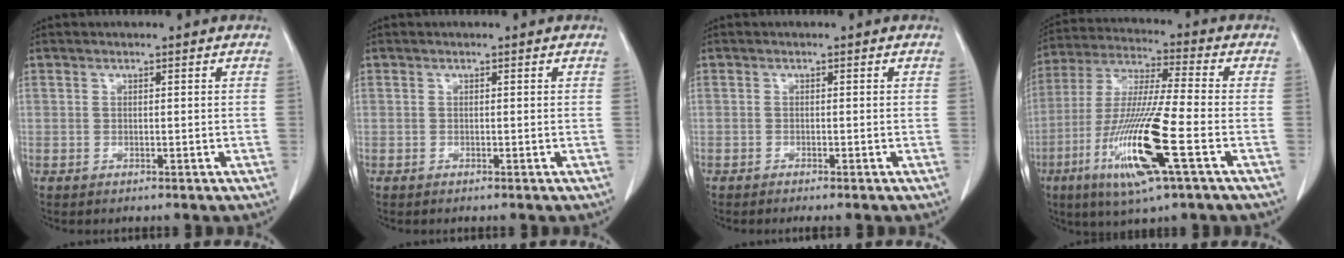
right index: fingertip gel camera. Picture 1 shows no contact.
{"total": 0.0}
{"total": 1.1, "force": [-0.9, -0.1, 0.6], "torque": [-0.010, -0.001, -0.011]}
{"total": 16.4, "force": [-6.0, 0.5, 15.2], "torque": [-0.317, -0.024, -0.114]}